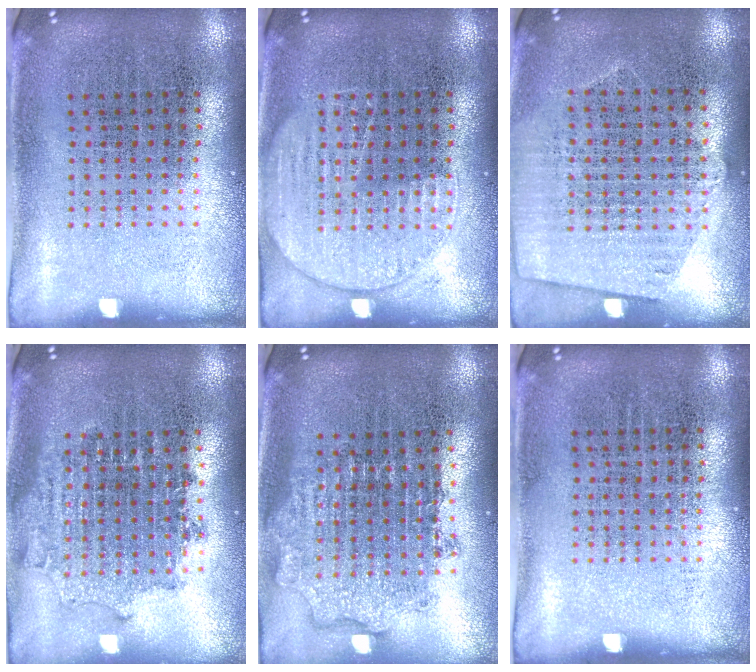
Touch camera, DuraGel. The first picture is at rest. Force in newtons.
{"total": 2.0, "press": 1.9, "slide": 0.3}
{"total": 1.2, "press": 1.1, "slide": 0.6}
{"total": 1.7, "press": 1.4, "slide": 1.0}
{"total": 1.9, "press": 1.5, "slide": 1.2}
{"total": 0.0}